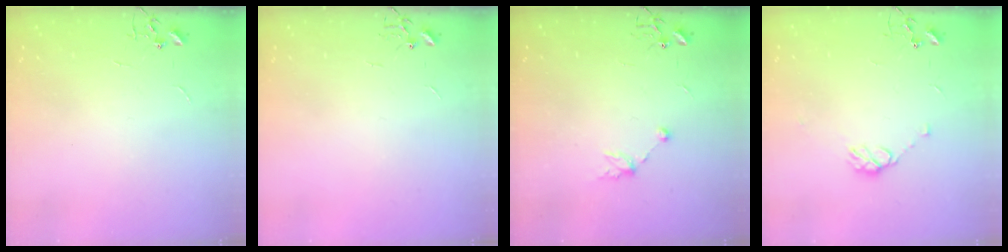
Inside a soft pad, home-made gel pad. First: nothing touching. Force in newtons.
{"total": 0.0}
{"total": 6.4, "press": 6.2, "slide": 1.5}
{"total": 7.5, "press": 7.4, "slide": 1.0}